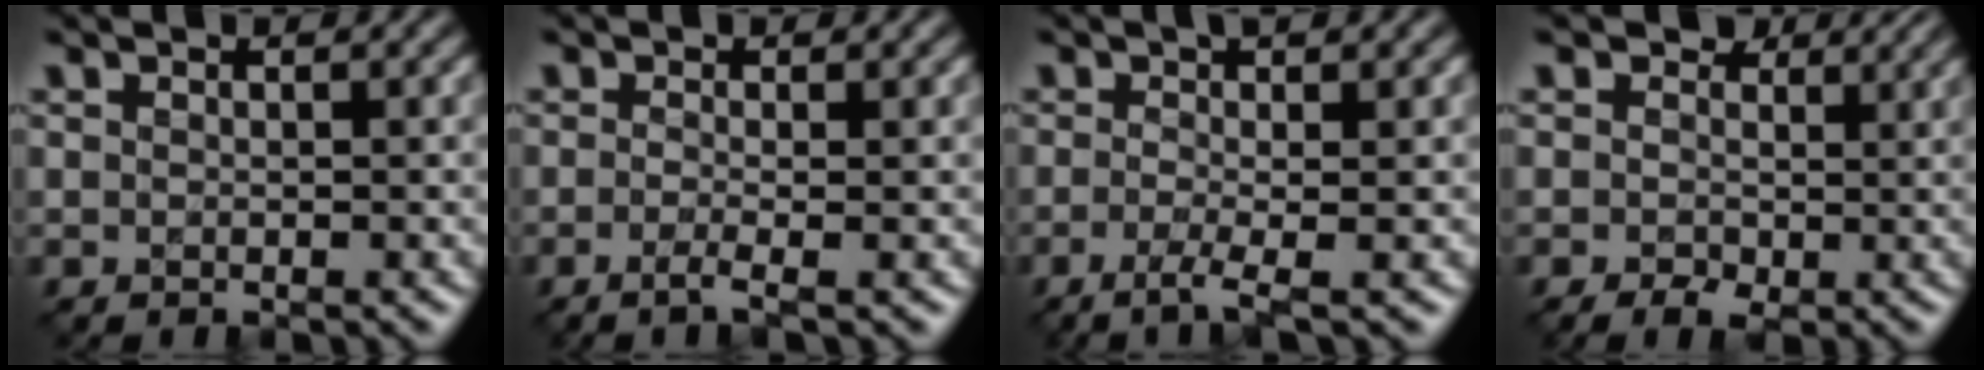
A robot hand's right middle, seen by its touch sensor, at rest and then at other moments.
{"total": 1.4, "force": [-0.4, 0.4, 1.3], "torque": [-0.022, -0.001, -0.016]}
{"total": 3.1, "force": [-0.8, 0.6, 3.0], "torque": [-0.052, 0.000, -0.025]}
{"total": 3.0, "force": [0.9, 2.3, 1.7], "torque": [-0.021, 0.005, 0.011]}